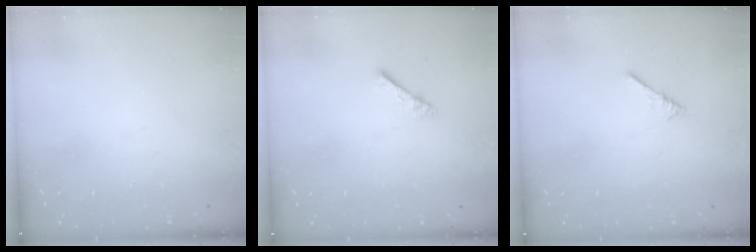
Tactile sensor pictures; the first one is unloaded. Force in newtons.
{"total": 1.0, "press": 1.0, "slide": 0.3}
{"total": 0.0}